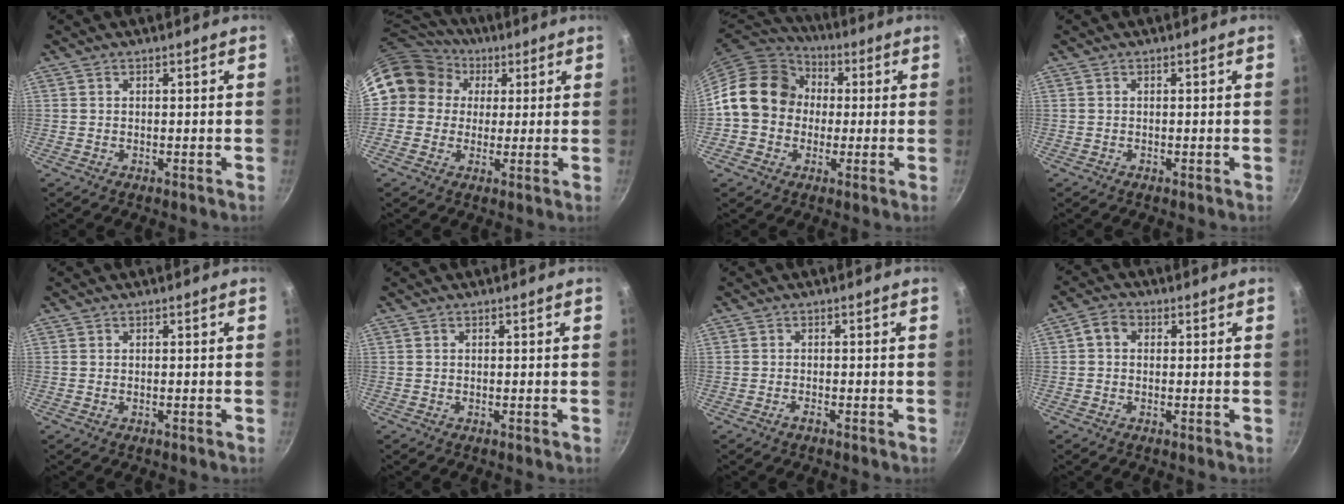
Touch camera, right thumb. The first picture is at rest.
{"total": 12.5, "force": [3.6, 11.3, 4.1], "torque": [-0.049, 0.018, 0.048]}
{"total": 14.9, "force": [0.9, 12.7, 7.7], "torque": [-0.093, 0.032, 0.000]}
{"total": 0.0}
{"total": 0.0}
{"total": 0.0}
{"total": 0.9, "force": [-0.7, 0.1, 0.5], "torque": [-0.011, 0.007, -0.017]}
{"total": 3.3, "force": [0.5, 2.6, 2.0], "torque": [-0.036, 0.007, -0.001]}